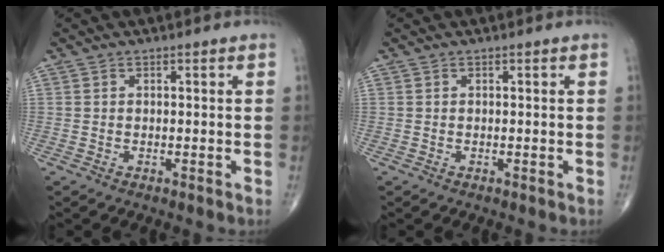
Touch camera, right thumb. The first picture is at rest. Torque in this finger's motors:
{"motor_torque": [0.26, 0.32, -0.12, -0.06, 0.02]}